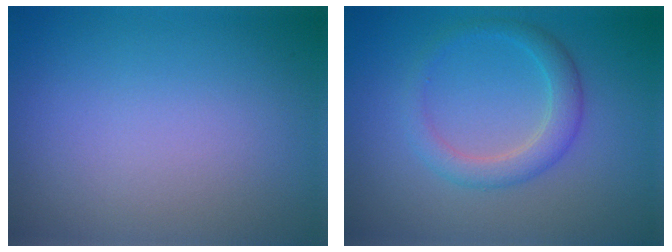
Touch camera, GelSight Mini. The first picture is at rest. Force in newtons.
{"total": 2.8, "press": 2.8, "slide": 0.1}